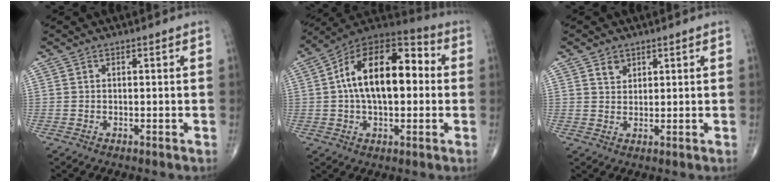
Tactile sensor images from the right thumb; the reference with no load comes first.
{"total": 20.0, "force": [1.8, 10.8, 16.7], "torque": [-0.259, 0.039, 0.017]}
{"total": 2.6, "force": [1.6, 1.9, 0.9], "torque": [-0.003, -0.011, 0.028]}